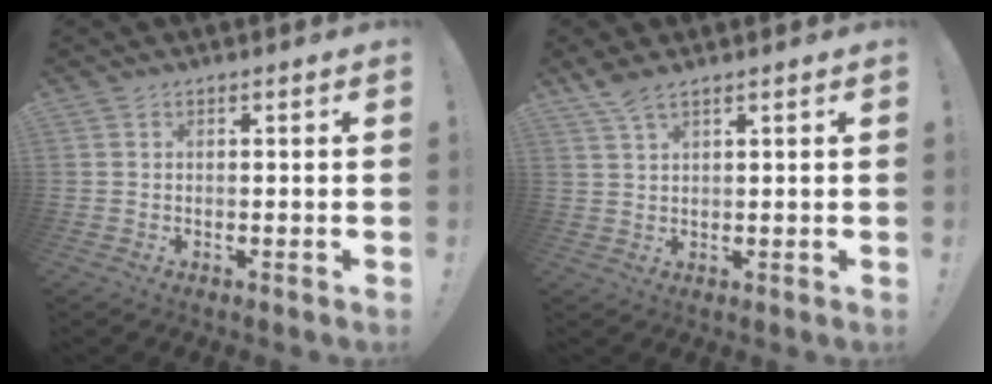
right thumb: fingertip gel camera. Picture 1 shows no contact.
{"total": 4.2, "force": [3.3, 0.6, 2.6], "torque": [-0.051, -0.018, 0.058]}